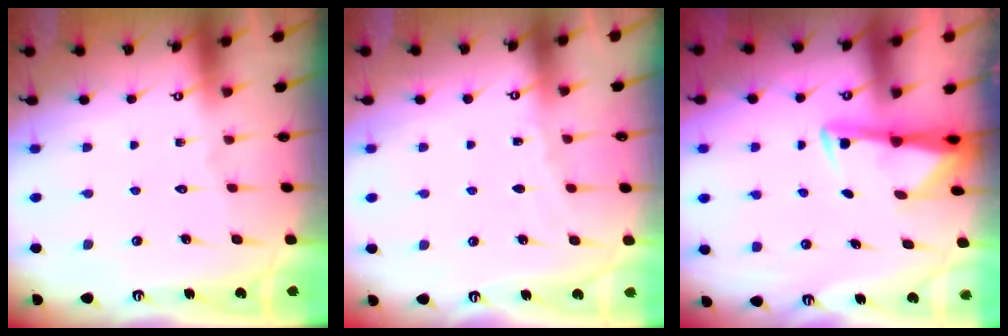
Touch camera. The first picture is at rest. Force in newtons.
{"total": 3.2, "press": 3.1, "slide": 0.4}
{"total": 2.9, "press": 2.9, "slide": 0.6}